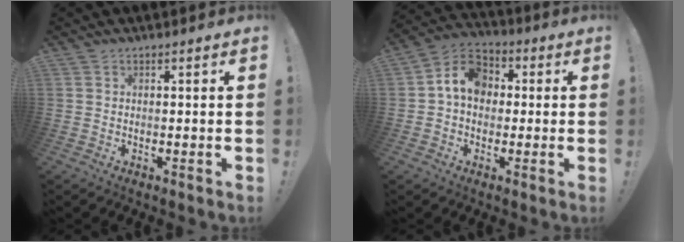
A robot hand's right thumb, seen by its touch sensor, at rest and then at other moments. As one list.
[{"total": 10.1, "force": [1.2, 7.8, 6.3], "torque": [-0.100, 0.017, 0.029]}]